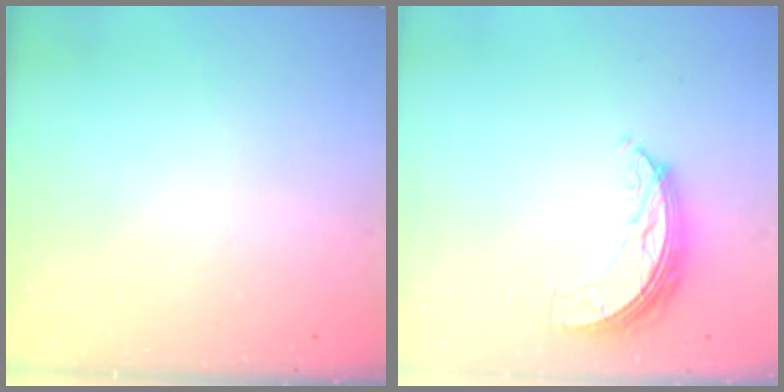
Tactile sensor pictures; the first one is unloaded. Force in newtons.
{"total": 7.2, "press": 7.2, "slide": 0.3}